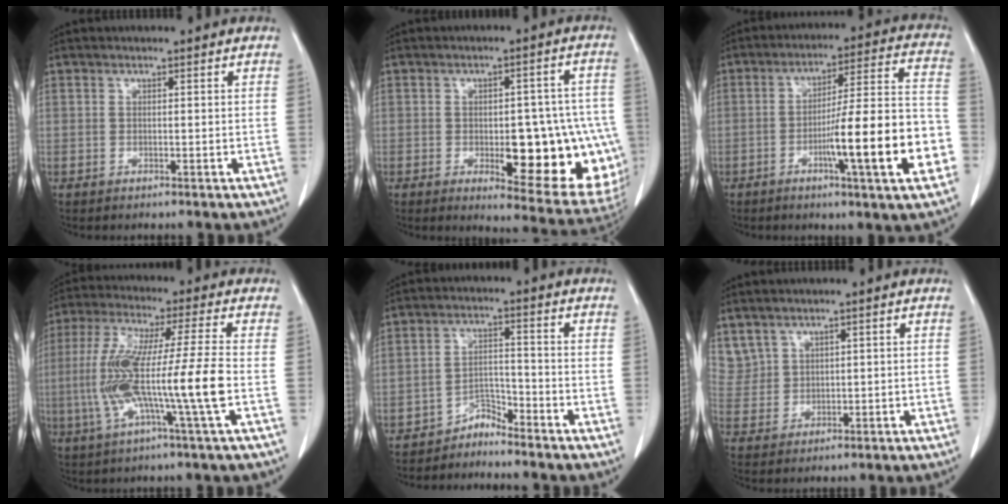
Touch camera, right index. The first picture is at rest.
{"total": 17.9, "force": [-3.7, 6.1, 16.4], "torque": [-0.125, 0.019, -0.021]}
{"total": 16.8, "force": [-5.4, 0.4, 15.9], "torque": [-0.229, 0.007, -0.081]}
{"total": 14.9, "force": [-2.5, -0.9, 14.7], "torque": [-0.290, -0.004, -0.053]}
{"total": 3.1, "force": [-3.0, 0.4, -0.3], "torque": [0.016, -0.001, -0.053]}
{"total": 5.1, "force": [3.6, 3.6, 0.9], "torque": [-0.025, 0.014, 0.087]}